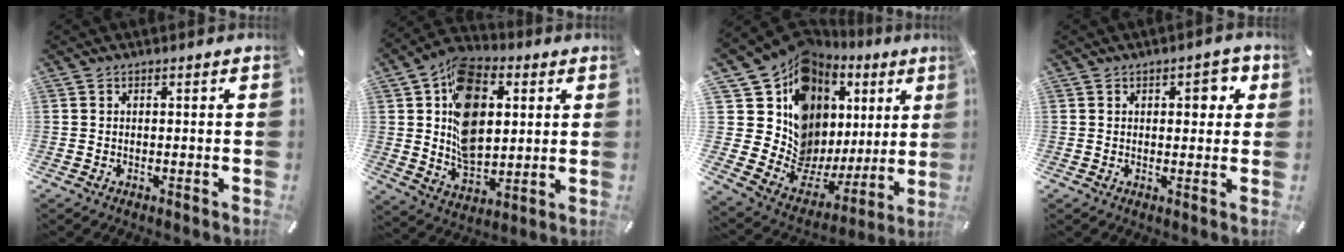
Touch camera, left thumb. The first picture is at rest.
{"total": 16.6, "force": [4.2, 11.6, 11.1], "torque": [-0.198, 0.000, 0.079]}
{"total": 14.3, "force": [6.8, 10.8, 6.4], "torque": [-0.105, -0.104, 0.133]}
{"total": 4.3, "force": [1.4, 2.6, 3.2], "torque": [-0.029, -0.007, 0.012]}